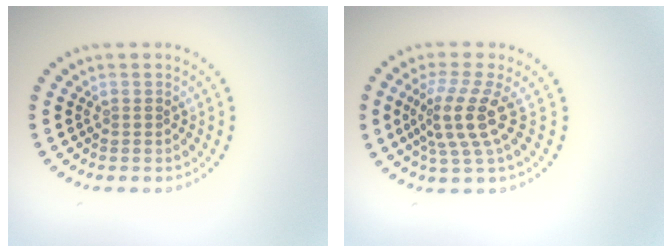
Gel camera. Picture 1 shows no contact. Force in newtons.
{"total": 4.1, "press": 3.1, "slide": 2.6}